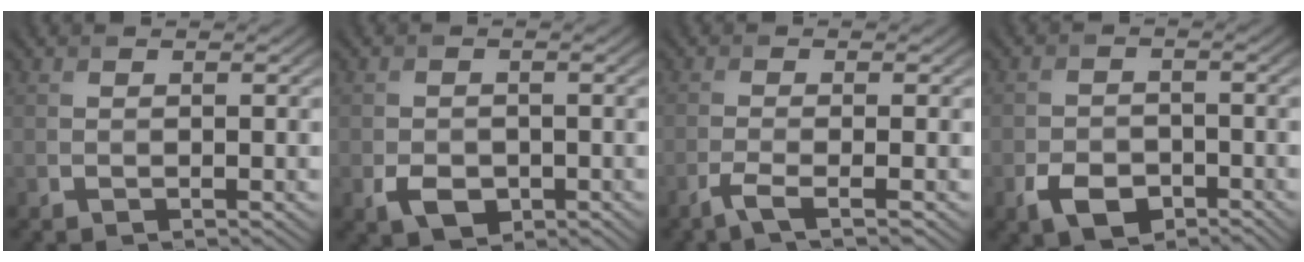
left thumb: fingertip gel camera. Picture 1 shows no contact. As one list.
[{"total": 3.3, "force": [-1.2, 2.5, 1.9], "torque": [-0.039, -0.013, -0.023]}, {"total": 2.8, "force": [-1.7, 0.4, 2.2], "torque": [-0.040, 0.003, -0.049]}, {"total": 4.8, "force": [-2.5, 3.1, 2.6], "torque": [-0.056, -0.012, -0.050]}]